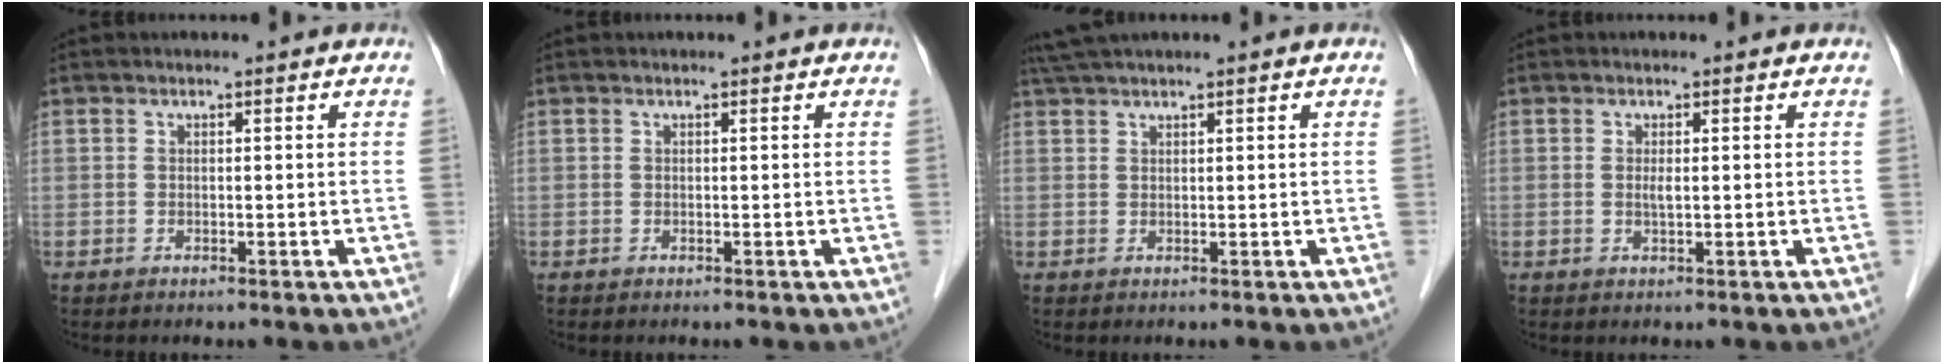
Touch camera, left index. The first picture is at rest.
{"total": 0.0}
{"total": 2.8, "force": [2.3, -0.5, 1.5], "torque": [-0.037, 0.023, 0.051]}
{"total": 1.0, "force": [0.1, 0.1, 1.0], "torque": [-0.025, -0.003, 0.002]}